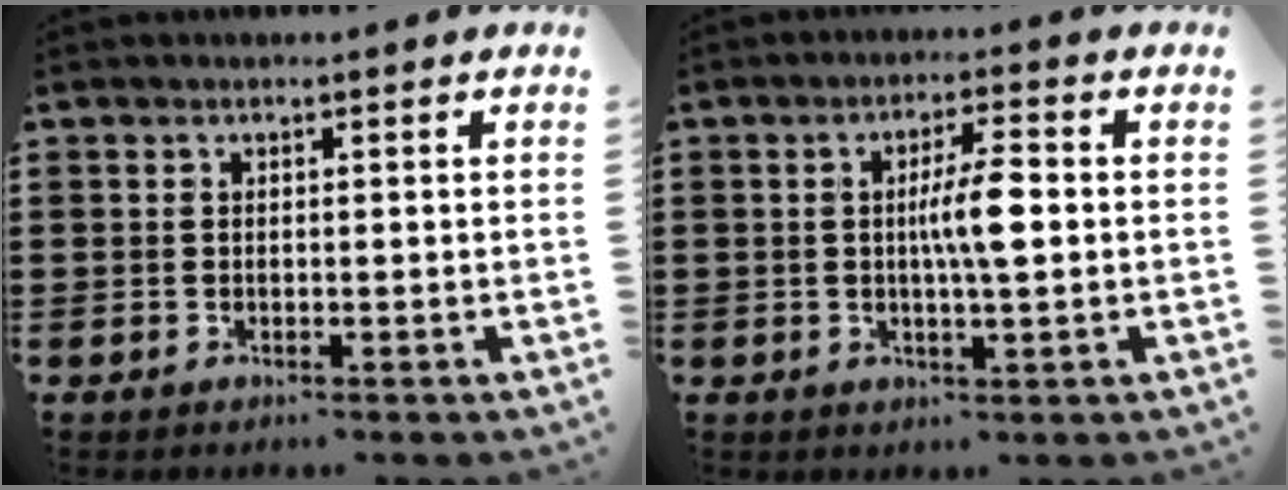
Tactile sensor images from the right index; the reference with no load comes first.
{"total": 6.1, "force": [0.1, 1.0, 6.0], "torque": [-0.115, 0.000, -0.005]}